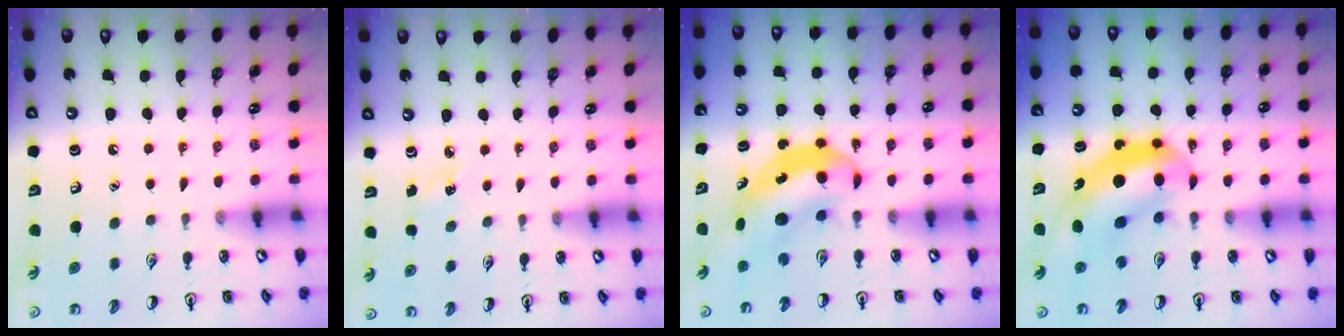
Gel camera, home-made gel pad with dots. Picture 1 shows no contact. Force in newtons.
{"total": 2.8, "press": 2.6, "slide": 1.0}
{"total": 6.7, "press": 6.5, "slide": 1.4}
{"total": 10.4, "press": 10.0, "slide": 3.0}